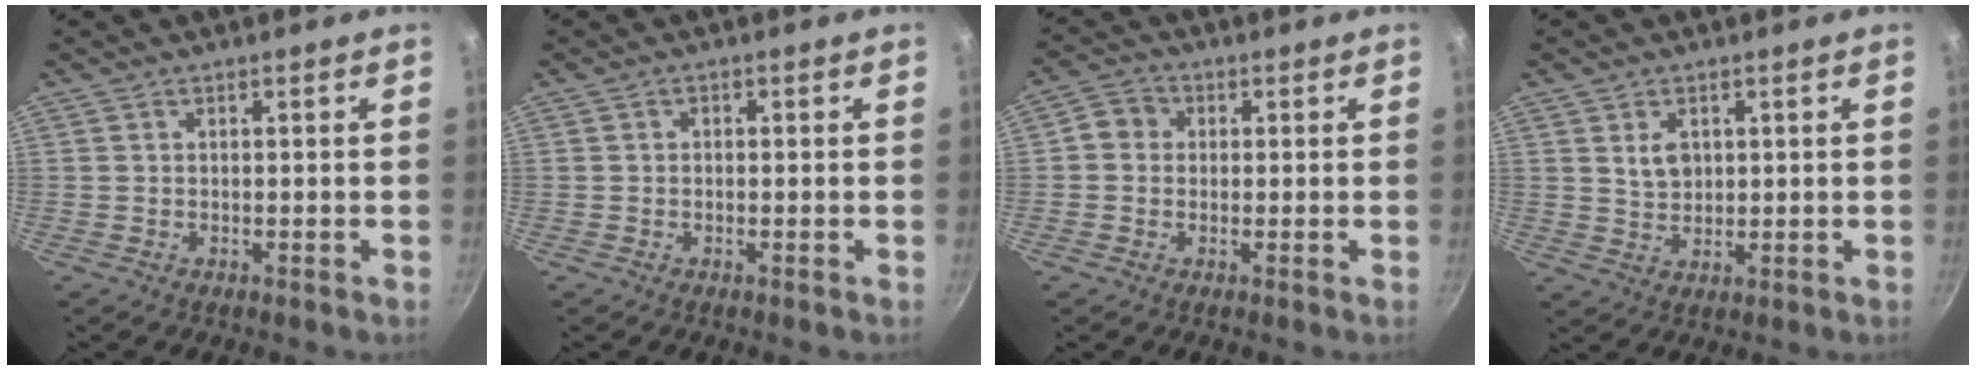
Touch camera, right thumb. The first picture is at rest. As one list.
[{"total": 0.8, "force": [-0.1, 0.7, 0.4], "torque": [-0.006, 0.005, -0.002]}, {"total": 4.1, "force": [0.3, 3.8, 1.7], "torque": [-0.013, 0.007, -0.011]}, {"total": 4.1, "force": [1.3, 2.9, 2.5], "torque": [-0.032, -0.007, 0.027]}]